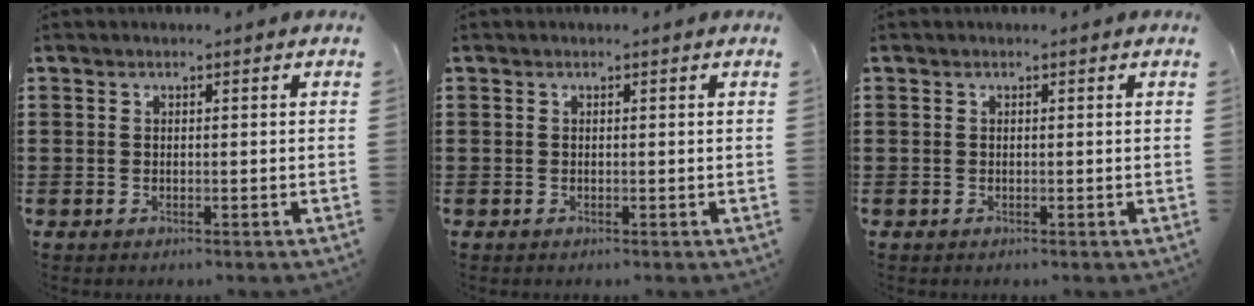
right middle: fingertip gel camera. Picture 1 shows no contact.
{"total": 0.0}
{"total": 0.0}